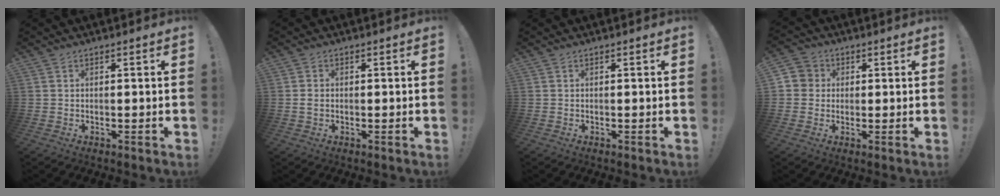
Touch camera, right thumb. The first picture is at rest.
{"total": 2.1, "force": [0.1, 1.6, 1.4], "torque": [-0.026, 0.007, 0.002]}
{"total": 0.0}
{"total": 5.0, "force": [0.3, 4.8, 1.2], "torque": [-0.022, 0.007, 0.007]}